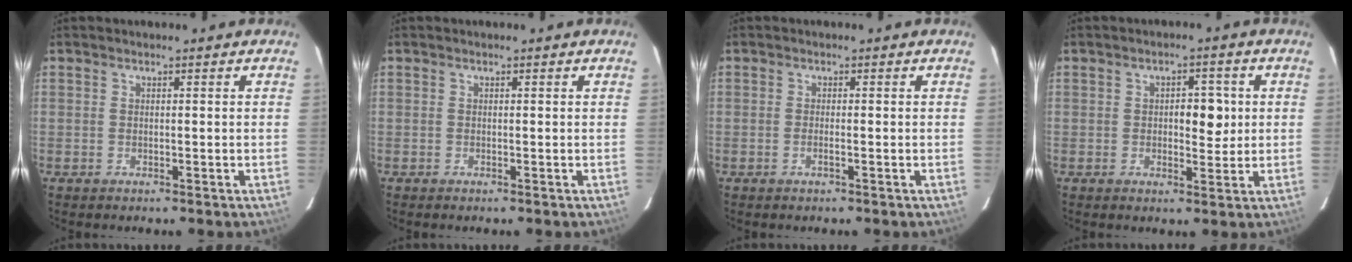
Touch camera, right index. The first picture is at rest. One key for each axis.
{"total": 0.0}
{"total": 0.9, "fx": -0.4, "fy": 0.0, "fz": 0.8, "tx": -0.019, "ty": 0.000, "tz": -0.007}
{"total": 4.6, "fx": 0.5, "fy": 2.3, "fz": 3.9, "tx": -0.050, "ty": 0.004, "tz": 0.010}